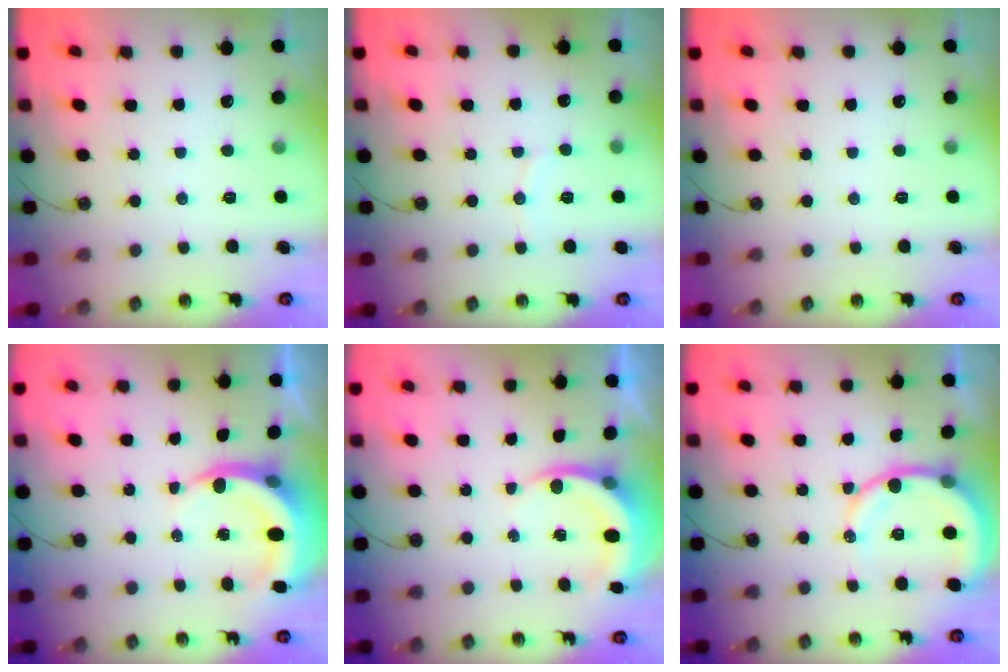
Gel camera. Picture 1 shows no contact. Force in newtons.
{"total": 3.9, "press": 3.8, "slide": 0.6}
{"total": 0.0}
{"total": 7.3, "press": 7.2, "slide": 1.0}
{"total": 5.2, "press": 5.2, "slide": 0.6}
{"total": 9.6, "press": 9.5, "slide": 1.1}